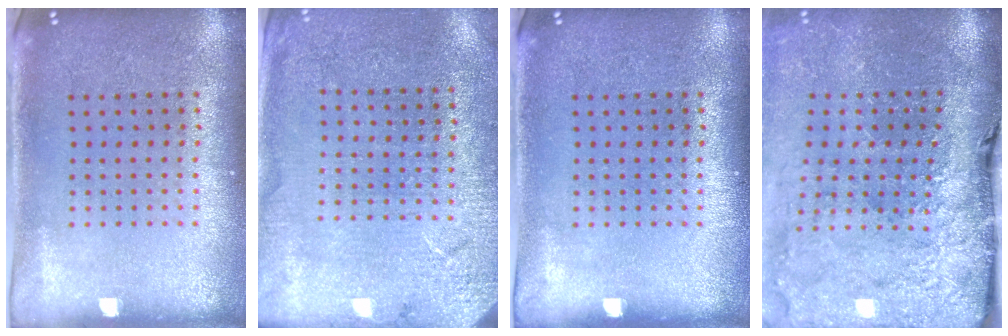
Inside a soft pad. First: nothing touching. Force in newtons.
{"total": 2.7, "press": 2.7, "slide": 0.2}
{"total": 0.0}
{"total": 3.9, "press": 3.3, "slide": 2.2}